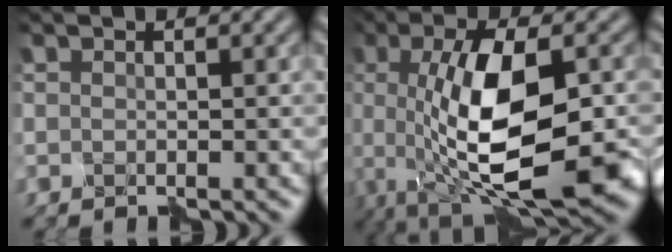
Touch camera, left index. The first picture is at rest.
{"total": 13.1, "force": [-1.2, 4.9, 12.1], "torque": [-0.191, -0.014, -0.020]}